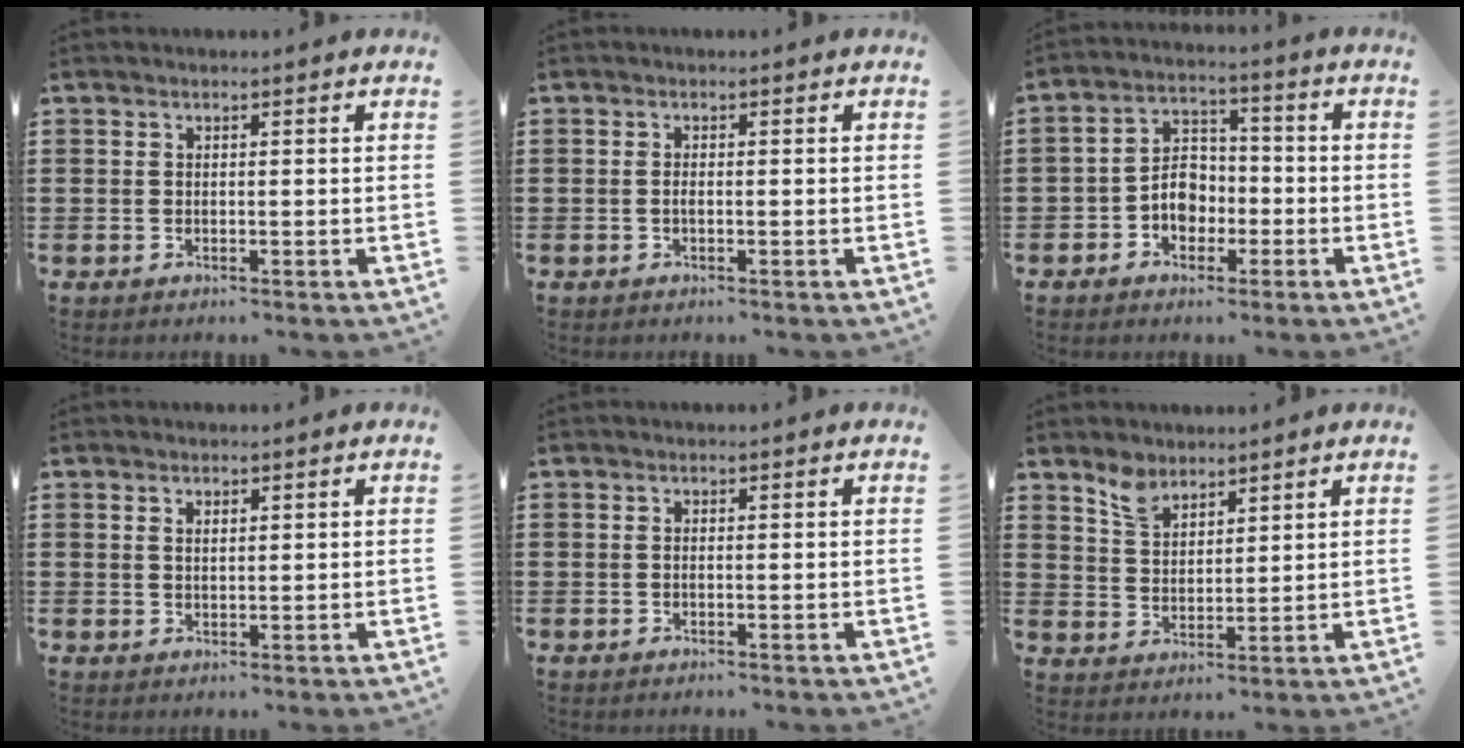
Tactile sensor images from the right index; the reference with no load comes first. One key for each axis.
{"total": 0.8, "fx": -0.2, "fy": 0.2, "fz": 0.7, "tx": -0.016, "ty": -0.003, "tz": -0.004}
{"total": 5.3, "fx": -1.9, "fy": 4.1, "fz": 2.8, "tx": -0.050, "ty": 0.009, "tz": -0.039}
{"total": 1.0, "fx": 0.7, "fy": 0.5, "fz": 0.5, "tx": -0.011, "ty": 0.003, "tz": 0.012}
{"total": 0.0}
{"total": 4.5, "fx": 3.8, "fy": 2.1, "fz": 1.3, "tx": -0.039, "ty": -0.001, "tz": 0.073}